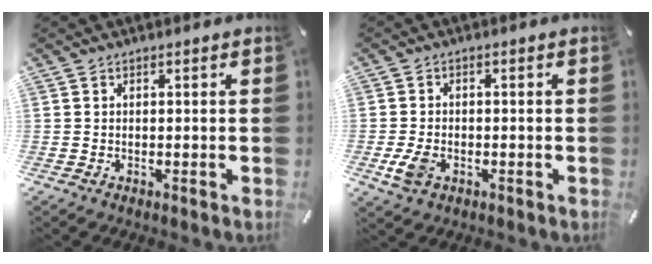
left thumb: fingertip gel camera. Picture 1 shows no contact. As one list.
[{"total": 4.9, "force": [-1.6, 3.4, 3.1], "torque": [-0.078, -0.001, -0.032]}]